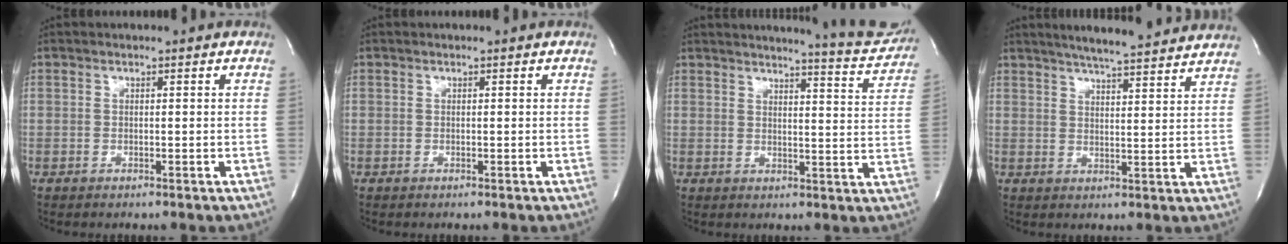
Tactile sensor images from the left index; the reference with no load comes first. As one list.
[{"total": 0.0}, {"total": 11.6, "force": [11.1, 0.3, 3.3], "torque": [-0.040, -0.051, 0.118]}, {"total": 14.2, "force": [12.8, 0.9, 6.2], "torque": [-0.100, 0.009, 0.166]}]